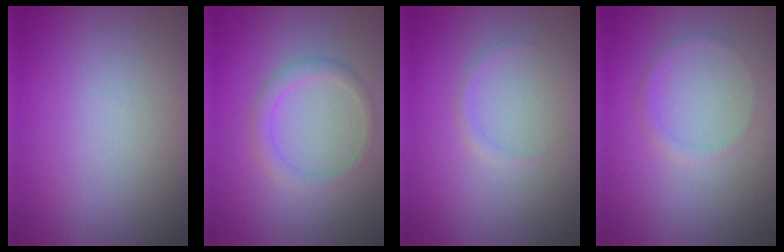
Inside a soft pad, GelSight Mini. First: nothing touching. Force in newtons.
{"total": 1.9, "press": 1.9, "slide": 0.1}
{"total": 0.7, "press": 0.7, "slide": 0.1}
{"total": 0.9, "press": 0.9, "slide": 0.1}